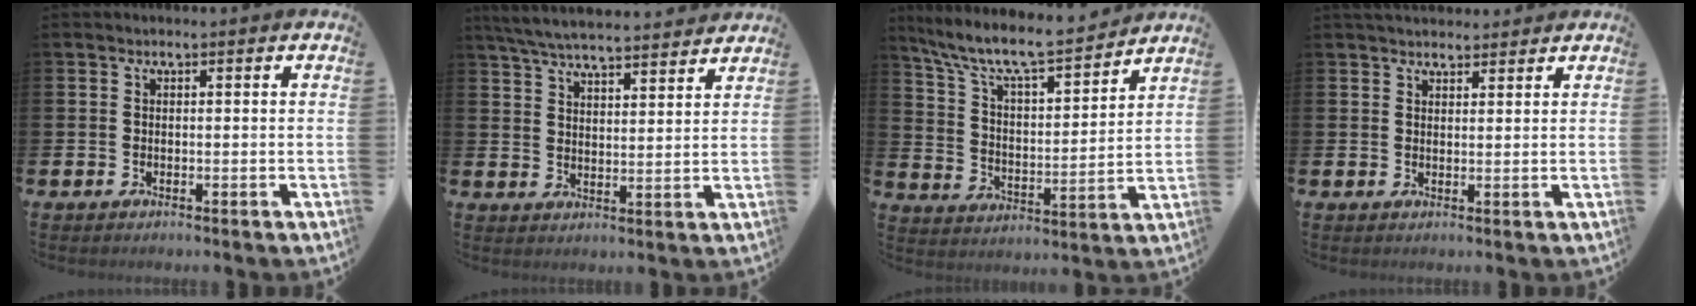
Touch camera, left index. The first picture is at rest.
{"total": 6.3, "force": [6.1, 0.5, 1.4], "torque": [-0.050, -0.034, 0.110]}
{"total": 9.6, "force": [8.5, 1.7, 4.1], "torque": [-0.116, -0.053, 0.145]}
{"total": 2.6, "force": [2.5, 0.7, 0.2], "torque": [0.004, -0.013, 0.043]}